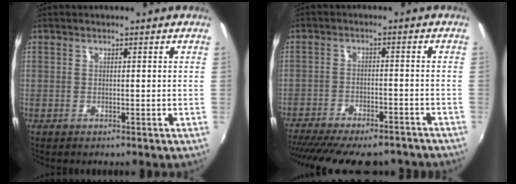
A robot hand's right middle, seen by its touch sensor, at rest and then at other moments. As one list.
[{"total": 19.9, "force": [-16.8, 5.8, 9.0], "torque": [-0.186, -0.027, -0.231]}]